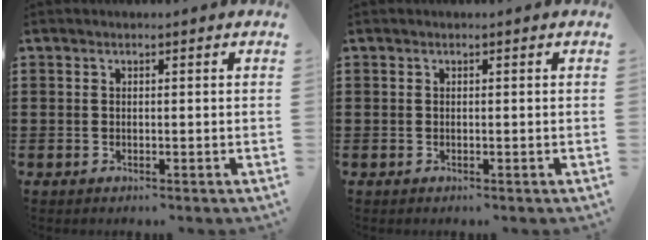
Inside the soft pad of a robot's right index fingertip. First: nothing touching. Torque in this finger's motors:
{"motor_torque": [0.00, 0.00, 0.00, 0.00]}